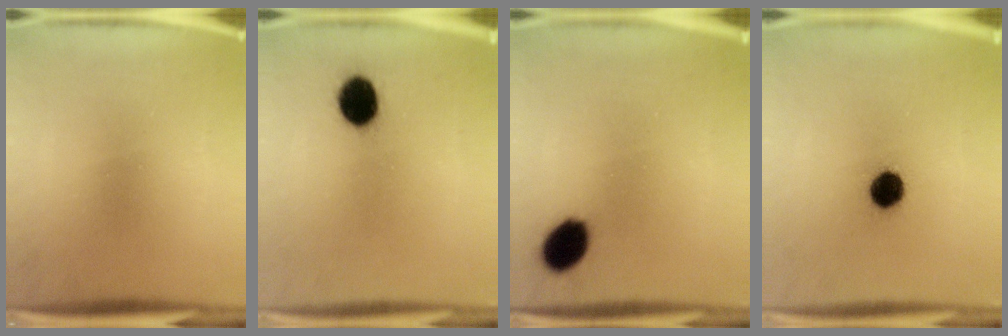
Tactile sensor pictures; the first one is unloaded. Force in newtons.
{"total": 8.4}
{"total": 8.4}
{"total": 6.7}